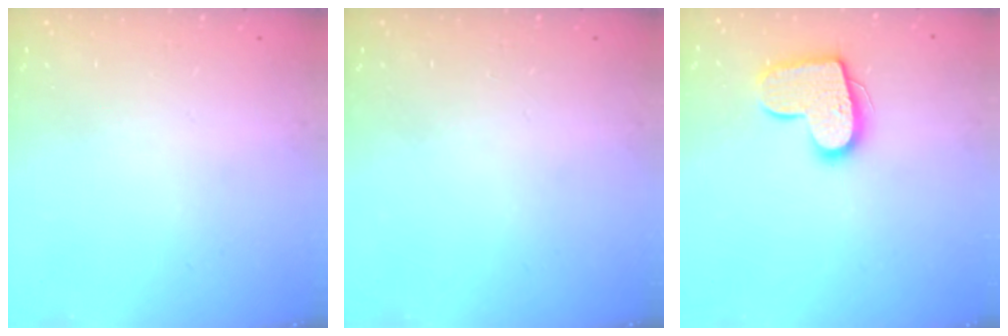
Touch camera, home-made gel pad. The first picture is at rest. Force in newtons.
{"total": 0.0}
{"total": 14.5, "press": 14.5, "slide": 0.9}